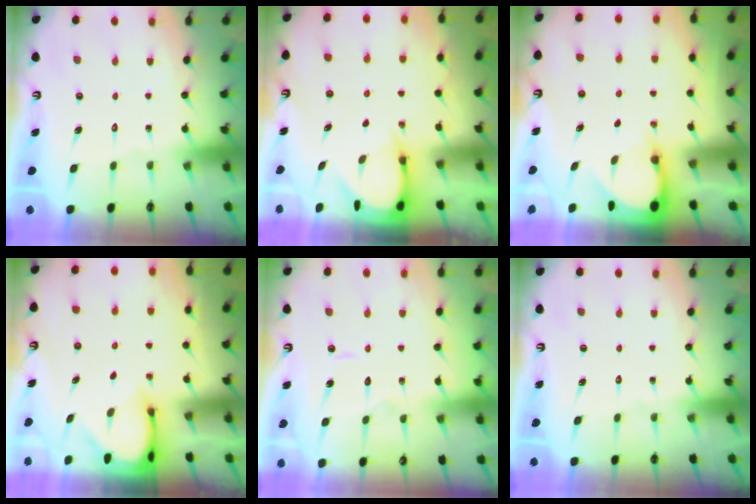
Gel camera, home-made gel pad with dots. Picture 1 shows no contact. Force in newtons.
{"total": 3.7, "press": 3.7, "slide": 0.3}
{"total": 3.1, "press": 3.1, "slide": 0.2}
{"total": 3.1, "press": 3.1, "slide": 0.2}
{"total": 3.4, "press": 3.4, "slide": 0.2}
{"total": 0.0}